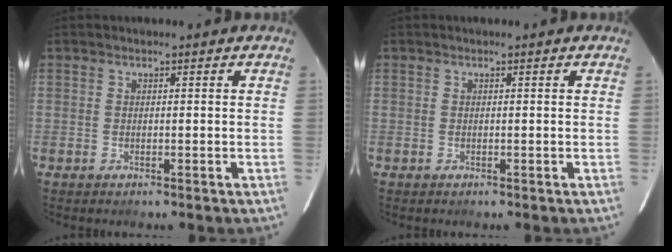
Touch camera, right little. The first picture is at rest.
{"total": 0.0}